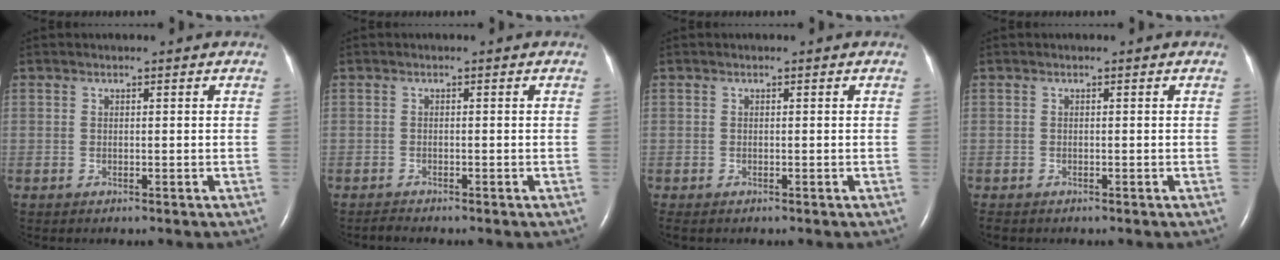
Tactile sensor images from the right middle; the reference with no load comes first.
{"total": 0.9, "force": [-0.9, -0.1, 0.0], "torque": [-0.010, -0.006, -0.016]}
{"total": 0.6, "force": [-0.5, 0.2, 0.3], "torque": [-0.007, -0.001, -0.007]}
{"total": 1.1, "force": [-1.0, 0.4, 0.4], "torque": [-0.008, -0.002, -0.012]}